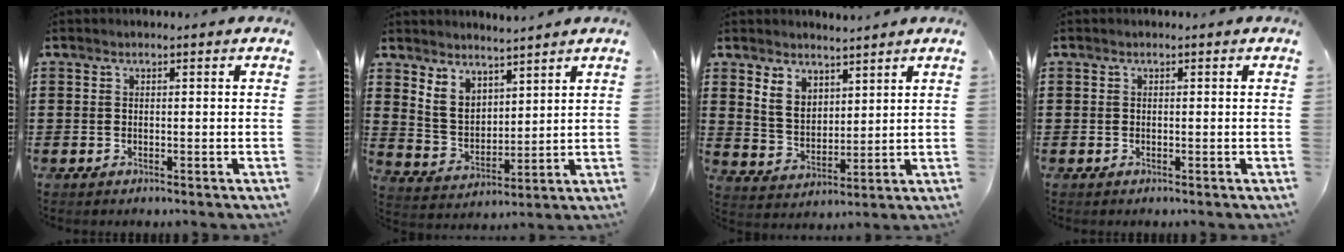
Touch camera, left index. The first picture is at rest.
{"total": 5.3, "force": [4.7, 2.4, 0.7], "torque": [-0.038, -0.020, 0.089]}
{"total": 5.3, "force": [4.3, 2.9, 1.2], "torque": [-0.044, -0.006, 0.081]}
{"total": 0.0}